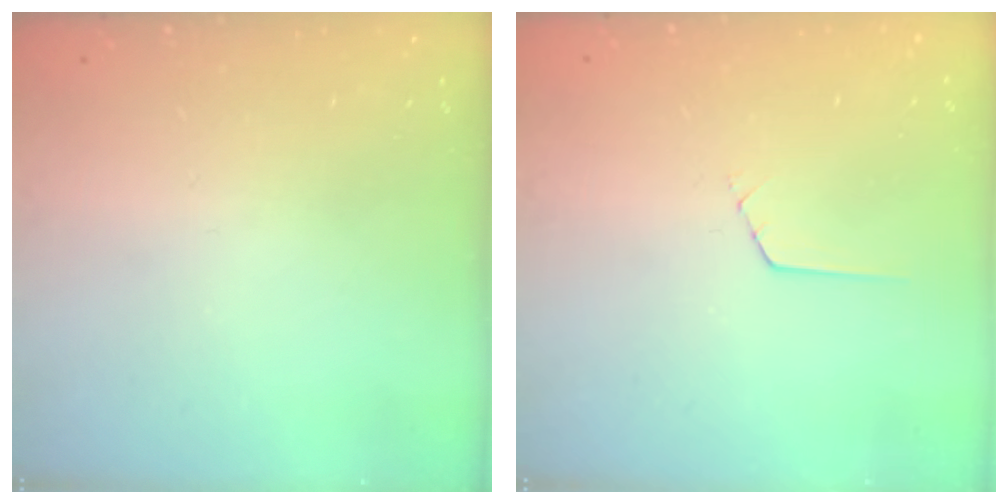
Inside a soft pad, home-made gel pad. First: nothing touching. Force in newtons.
{"total": 0.6, "press": 0.5, "slide": 0.2}